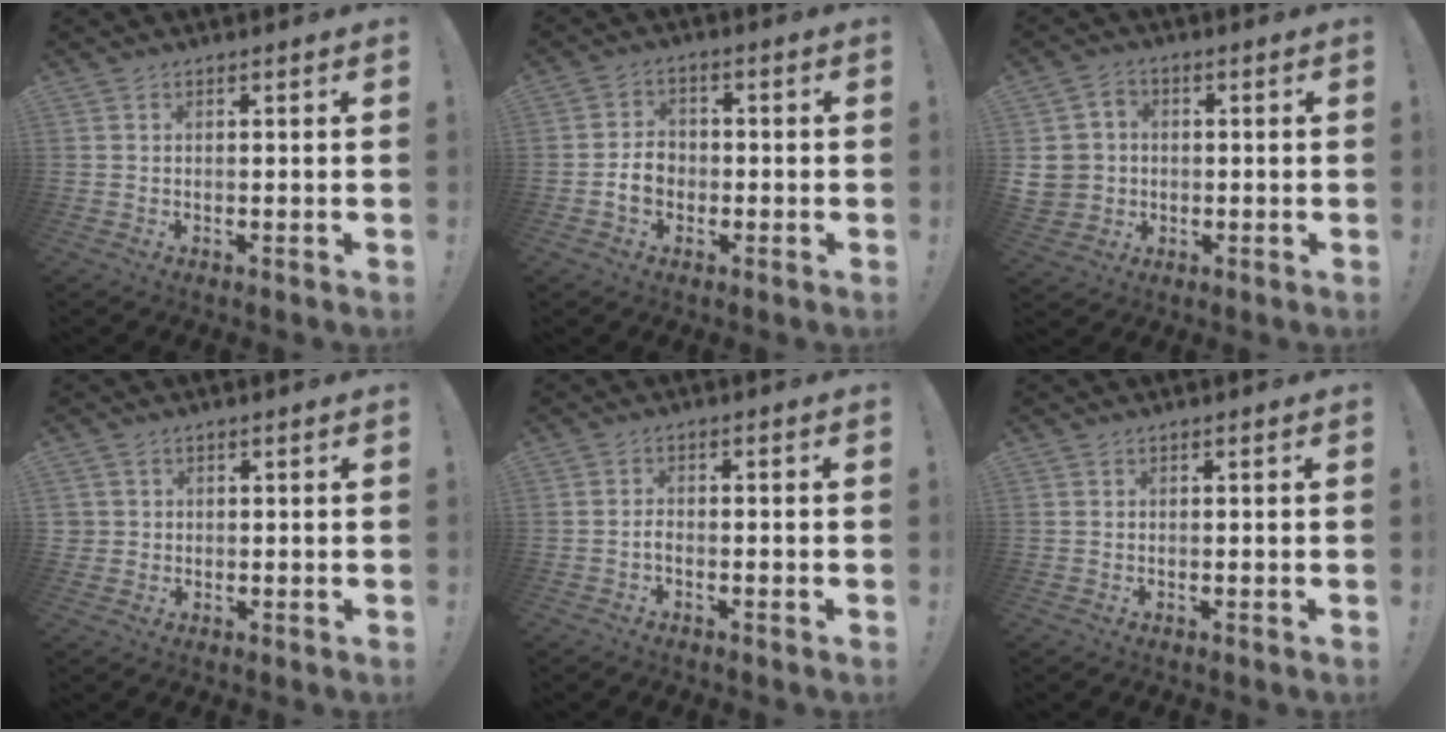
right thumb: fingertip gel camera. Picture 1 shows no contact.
{"total": 6.1, "force": [-1.8, 4.9, 3.2], "torque": [-0.048, 0.014, -0.033]}
{"total": 7.3, "force": [-0.5, 6.9, 2.3], "torque": [-0.052, 0.009, -0.005]}
{"total": 1.9, "force": [0.4, 1.8, 0.3], "torque": [-0.009, 0.002, 0.009]}
{"total": 1.9, "force": [-1.2, 0.4, 1.5], "torque": [-0.024, 0.005, -0.021]}
{"total": 0.0}